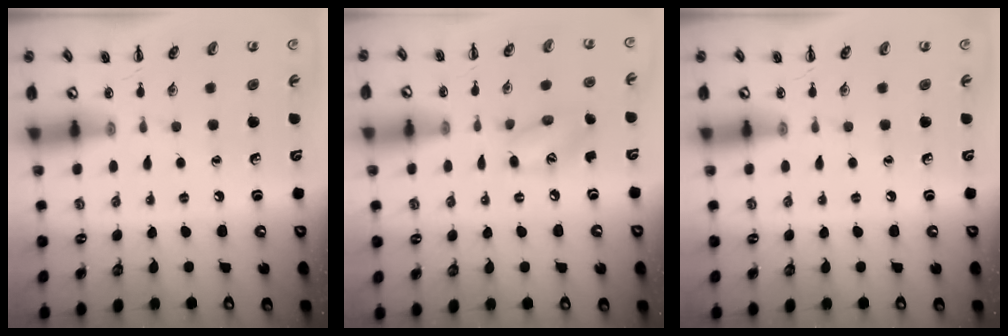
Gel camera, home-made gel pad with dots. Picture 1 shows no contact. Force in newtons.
{"total": 8.9, "press": 8.9, "slide": 0.9}
{"total": 0.0}